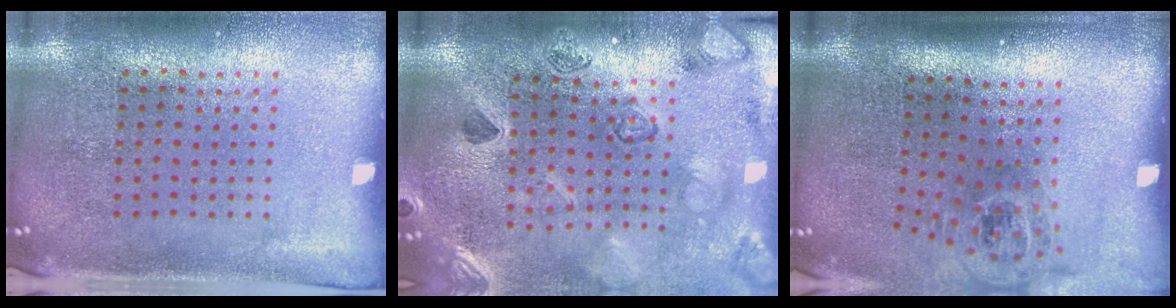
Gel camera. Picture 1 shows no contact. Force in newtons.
{"total": 2.3, "press": 2.3, "slide": 0.2}
{"total": 1.7, "press": 1.2, "slide": 1.2}